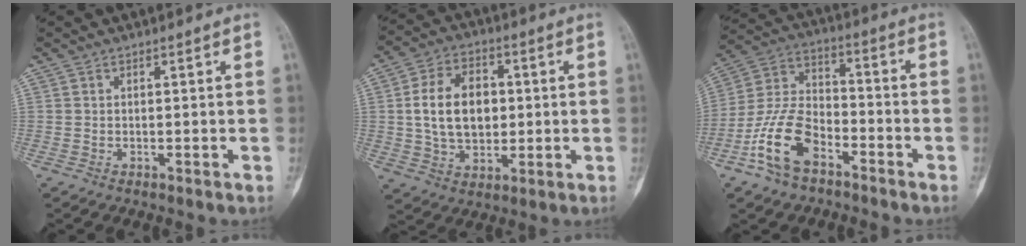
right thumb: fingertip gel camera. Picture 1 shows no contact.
{"total": 13.3, "force": [1.3, 9.1, 9.6], "torque": [-0.142, 0.007, 0.024]}
{"total": 13.5, "force": [-7.0, 7.6, 8.7], "torque": [-0.172, 0.049, -0.140]}